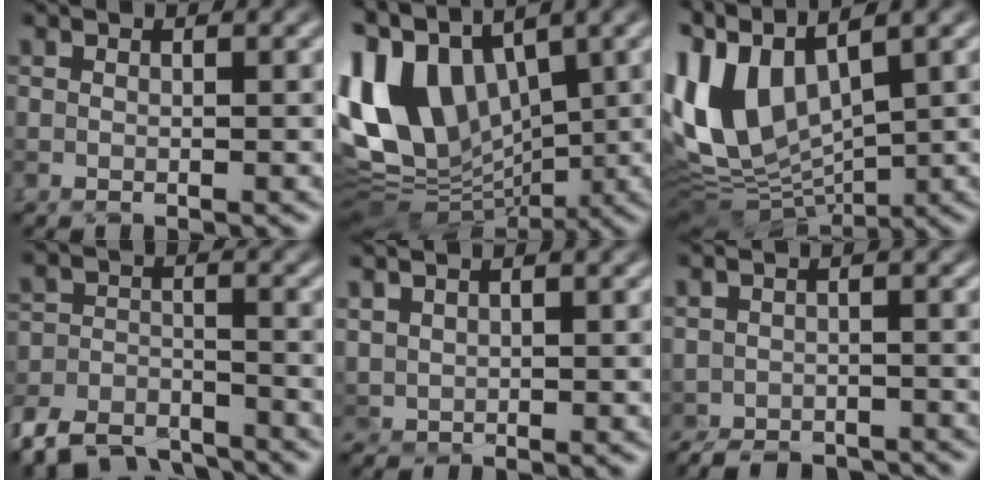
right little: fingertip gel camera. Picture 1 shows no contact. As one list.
[{"total": 13.4, "force": [3.1, 9.1, 9.3], "torque": [-0.221, 0.010, 0.053]}, {"total": 12.0, "force": [3.4, 7.0, 9.1], "torque": [-0.223, 0.009, 0.060]}, {"total": 6.6, "force": [-6.0, 2.4, 1.4], "torque": [-0.030, -0.009, -0.114]}, {"total": 1.2, "force": [1.0, 0.0, -0.6], "torque": [0.013, 0.005, 0.027]}, {"total": 3.3, "force": [-3.2, 0.6, 0.3], "torque": [0.006, -0.007, -0.047]}]